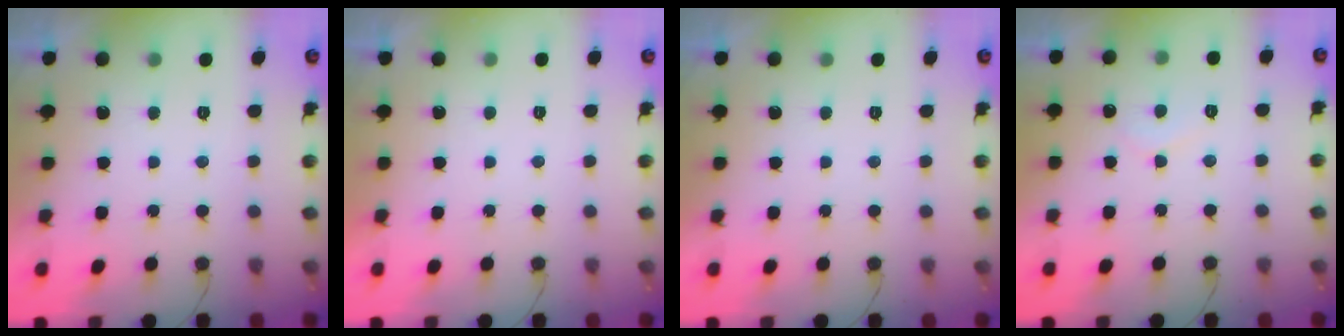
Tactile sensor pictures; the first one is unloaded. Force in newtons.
{"total": 1.6, "press": 1.6, "slide": 0.0}
{"total": 0.0}
{"total": 5.1, "press": 5.1, "slide": 0.5}